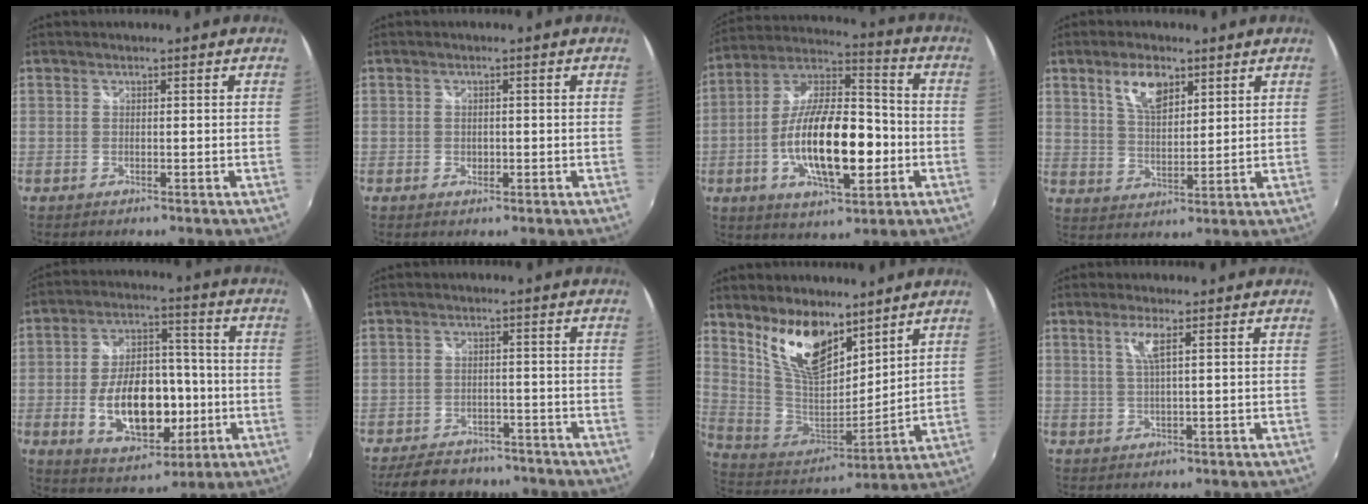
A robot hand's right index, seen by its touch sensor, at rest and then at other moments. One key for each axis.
{"total": 1.4, "fx": -0.3, "fy": 1.1, "fz": 0.7, "tx": -0.011, "ty": 0.000, "tz": -0.006}
{"total": 20.1, "fx": -4.5, "fy": 7.8, "fz": 18.0, "tx": -0.333, "ty": 0.006, "tz": -0.078}
{"total": 7.4, "fx": 4.2, "fy": 3.5, "fz": 5.0, "tx": -0.090, "ty": 0.009, "tz": 0.080}
{"total": 17.0, "fx": -3.8, "fy": 9.5, "fz": 13.6, "tx": -0.255, "ty": 0.013, "tz": -0.041}
{"total": 10.8, "fx": -8.8, "fy": 5.4, "fz": 3.4, "tx": -0.089, "ty": 0.015, "tz": -0.120}
{"total": 16.7, "fx": 10.3, "fy": 7.9, "fz": 10.5, "tx": -0.202, "ty": -0.001, "tz": 0.209}
{"total": 3.3, "fx": 1.4, "fy": -0.2, "fz": 3.0, "tx": -0.061, "ty": -0.003, "tz": 0.029}